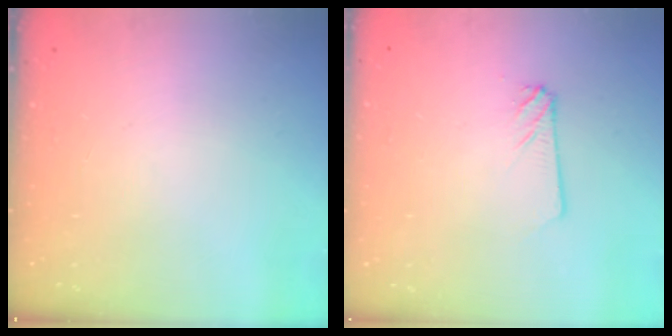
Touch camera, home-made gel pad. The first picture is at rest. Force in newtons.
{"total": 2.7, "press": 2.7, "slide": 0.2}